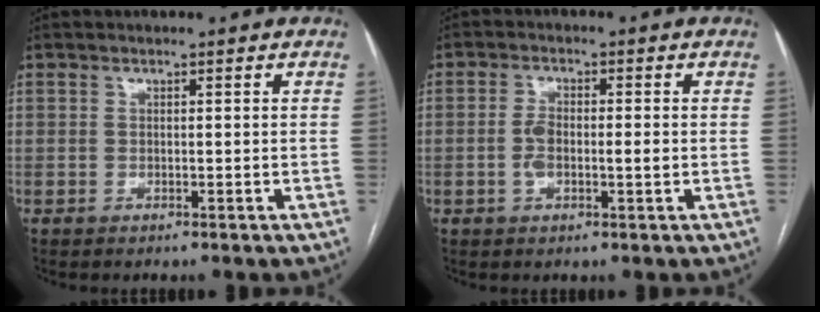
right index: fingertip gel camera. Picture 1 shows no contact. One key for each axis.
{"total": 4.3, "fx": -0.5, "fy": 1.7, "fz": 3.9, "tx": -0.083, "ty": 0.011, "tz": -0.009}